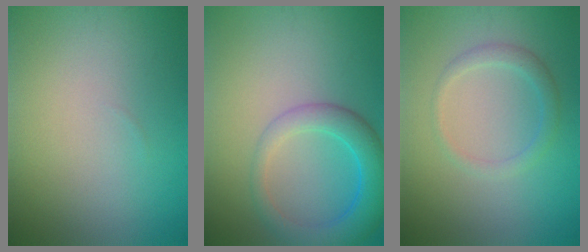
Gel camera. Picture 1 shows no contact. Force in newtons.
{"total": 4.9, "press": 4.9, "slide": 0.4}
{"total": 1.9, "press": 1.9, "slide": 0.1}